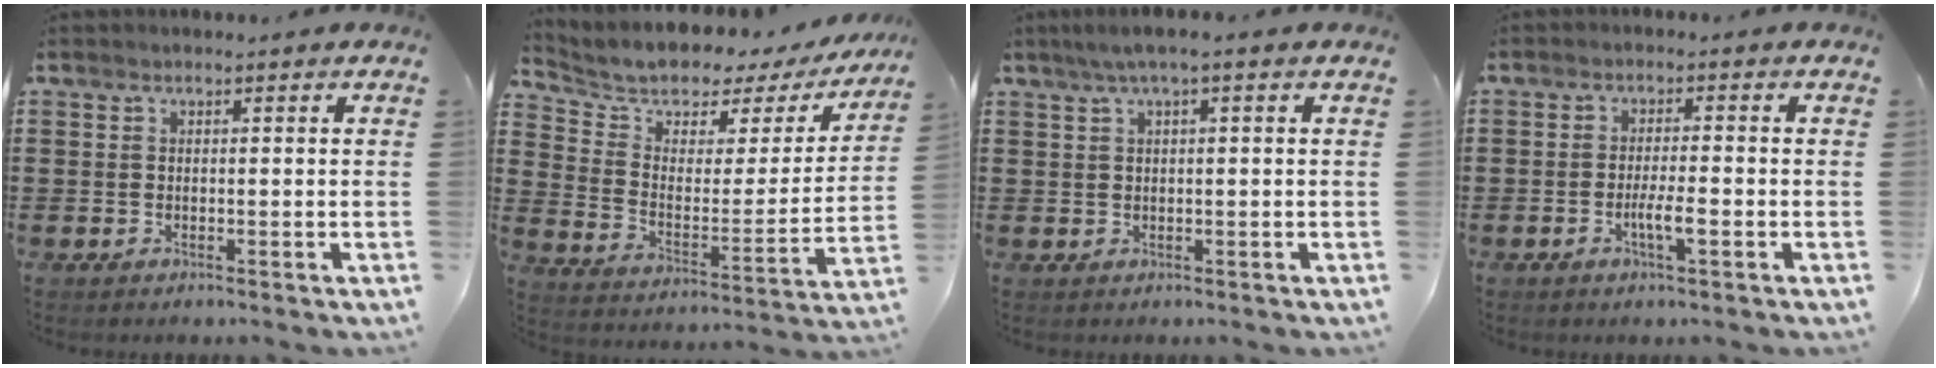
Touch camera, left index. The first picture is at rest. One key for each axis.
{"total": 4.4, "fx": 3.9, "fy": 1.9, "fz": 0.7, "tx": -0.047, "ty": -0.037, "tz": 0.060}
{"total": 1.9, "fx": 0.5, "fy": 0.0, "fz": 1.8, "tx": -0.033, "ty": 0.000, "tz": 0.009}
{"total": 3.6, "fx": -1.3, "fy": 0.6, "fz": 3.3, "tx": -0.056, "ty": 0.002, "tz": -0.022}